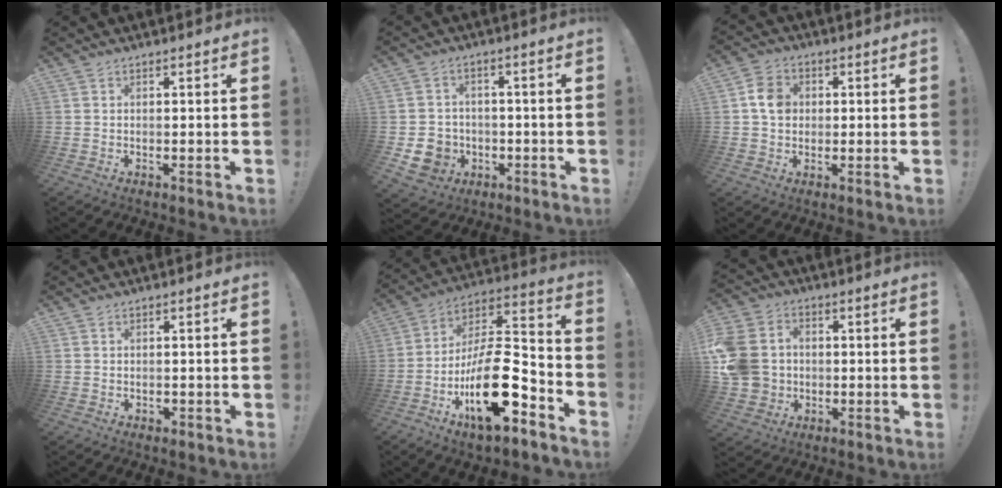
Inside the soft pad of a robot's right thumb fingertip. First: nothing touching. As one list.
[{"total": 8.6, "force": [-2.6, 7.7, 2.7], "torque": [-0.051, 0.015, -0.044]}, {"total": 7.7, "force": [0.8, 6.4, 4.2], "torque": [-0.053, 0.013, 0.017]}, {"total": 0.7, "force": [-0.4, 0.6, 0.2], "torque": [-0.006, 0.004, -0.006]}, {"total": 22.4, "force": [-8.5, 9.3, 18.5], "torque": [-0.321, 0.050, -0.131]}, {"total": 12.9, "force": [-0.3, 11.2, 6.4], "torque": [-0.132, 0.013, 0.002]}]